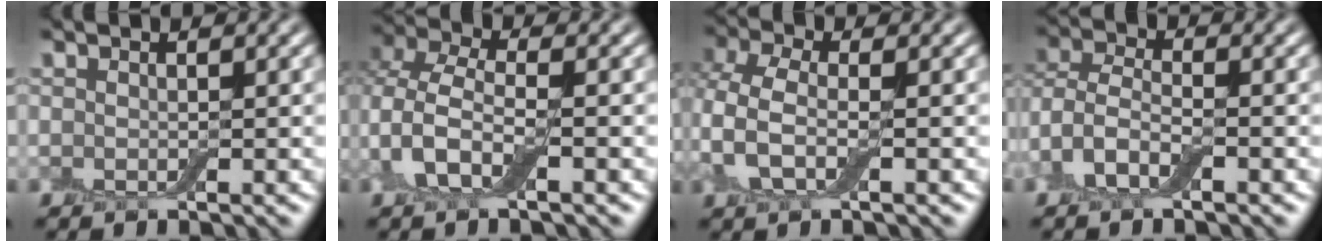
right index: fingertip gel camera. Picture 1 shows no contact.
{"total": 4.6, "force": [-0.5, 2.6, 3.8], "torque": [-0.083, 0.008, -0.019]}
{"total": 3.6, "force": [0.0, 1.8, 3.2], "torque": [-0.082, 0.006, -0.010]}
{"total": 3.9, "force": [-1.8, 1.9, 2.8], "torque": [-0.066, 0.004, -0.046]}